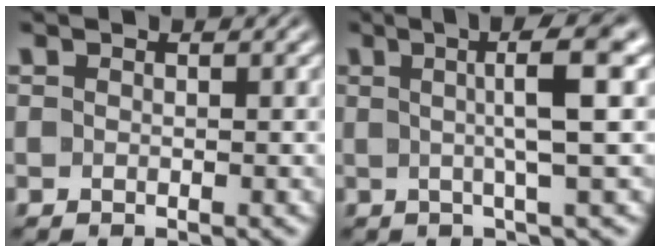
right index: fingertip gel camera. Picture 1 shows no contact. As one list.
[{"total": 5.4, "force": [1.6, -0.6, 5.1], "torque": [-0.068, 0.016, 0.022]}]